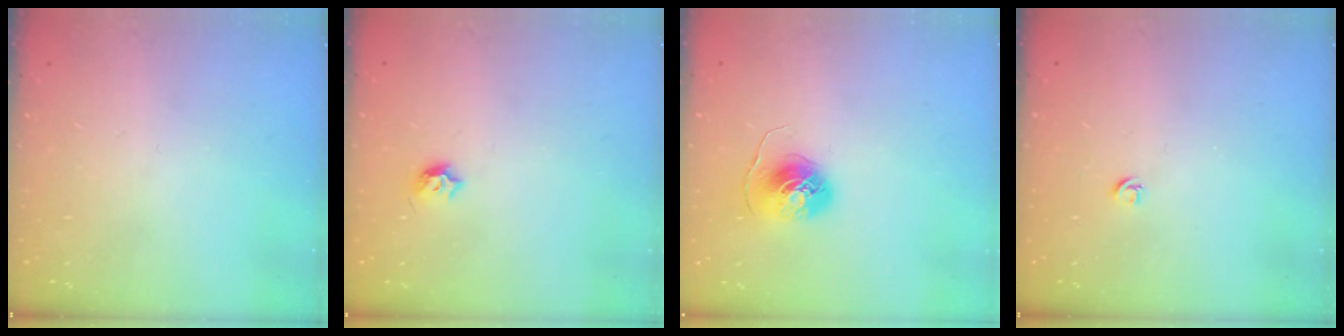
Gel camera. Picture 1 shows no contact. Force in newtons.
{"total": 4.1, "press": 4.0, "slide": 0.7}
{"total": 7.5, "press": 7.5, "slide": 0.1}
{"total": 3.9, "press": 3.9, "slide": 0.7}